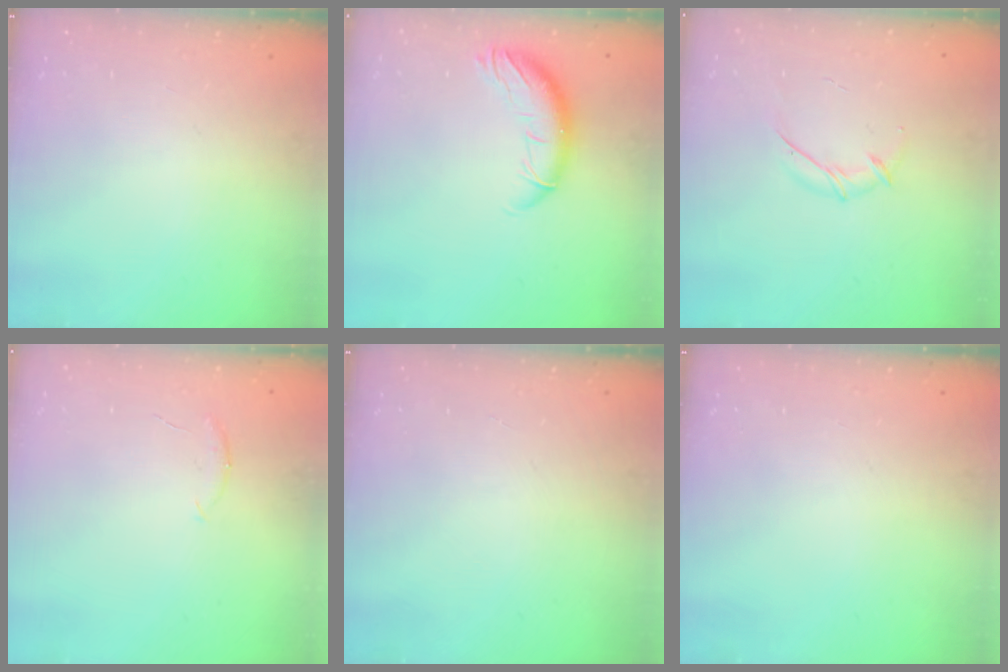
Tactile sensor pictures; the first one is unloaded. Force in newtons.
{"total": 10.5, "press": 10.4, "slide": 1.7}
{"total": 6.1, "press": 6.0, "slide": 1.1}
{"total": 5.0, "press": 4.9, "slide": 1.0}
{"total": 0.0}
{"total": 0.0}